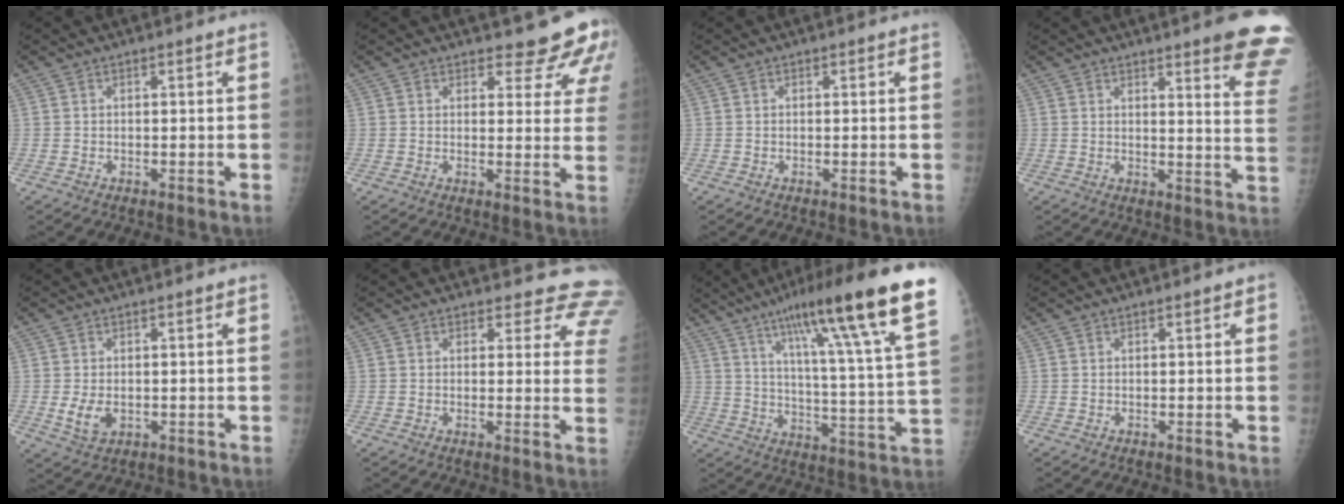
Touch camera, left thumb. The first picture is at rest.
{"total": 8.6, "force": [7.4, 2.9, 3.4], "torque": [-0.007, -0.044, 0.072]}
{"total": 0.0}
{"total": 14.2, "force": [10.2, 1.6, 9.7], "torque": [-0.089, -0.064, 0.107]}
{"total": 3.6, "force": [-0.5, 2.4, 2.6], "torque": [-0.039, -0.005, -0.003]}
{"total": 11.4, "force": [10.4, 4.3, 1.9], "torque": [0.037, -0.065, 0.080]}
{"total": 24.4, "force": [15.1, 2.3, 19.0], "torque": [-0.278, -0.039, 0.226]}
{"total": 0.8, "force": [0.3, 0.1, 0.7], "torque": [-0.013, 0.002, 0.003]}